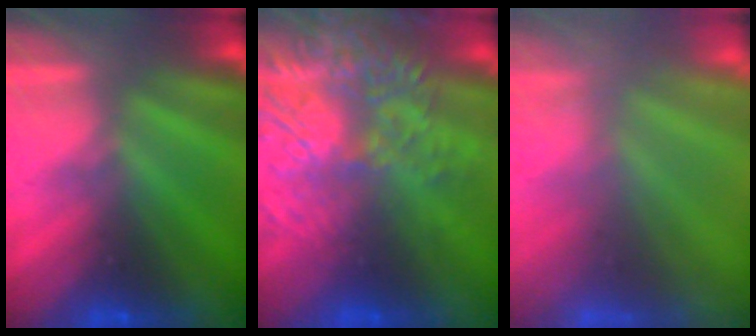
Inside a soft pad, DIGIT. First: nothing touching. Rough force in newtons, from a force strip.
{"total": 7.1}
{"total": 7.2}